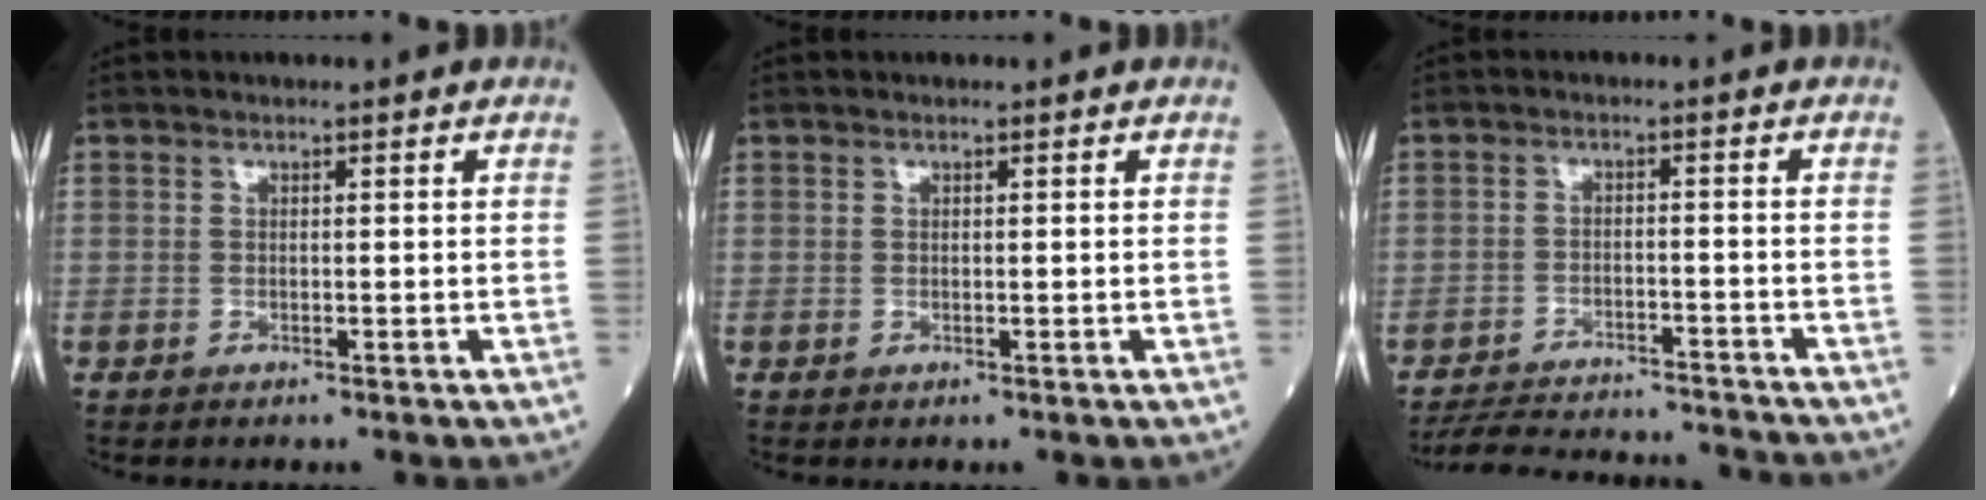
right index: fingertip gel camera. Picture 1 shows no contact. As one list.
[{"total": 0.0}, {"total": 12.5, "force": [-12.2, 1.6, 2.5], "torque": [-0.054, 0.003, -0.175]}]